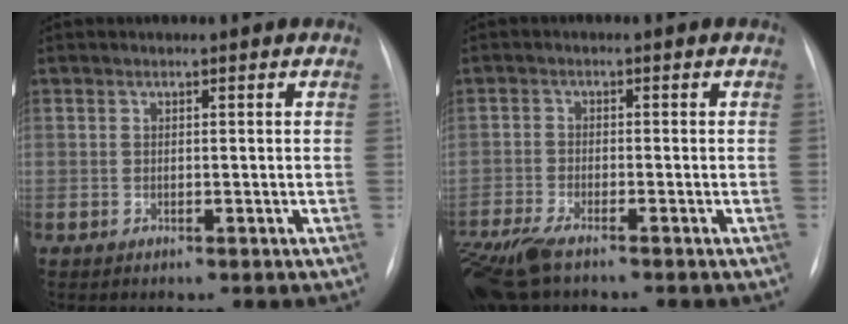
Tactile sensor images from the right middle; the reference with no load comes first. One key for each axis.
{"total": 8.7, "fx": -6.6, "fy": 2.2, "fz": 5.3, "tx": -0.108, "ty": -0.021, "tz": -0.119}